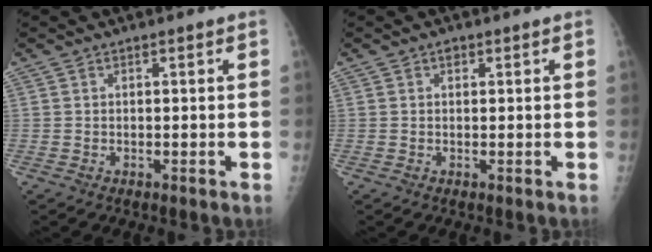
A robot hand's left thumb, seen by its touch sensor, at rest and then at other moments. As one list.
[{"total": 0.9, "force": [0.5, 0.7, 0.5], "torque": [-0.001, -0.001, 0.005]}]